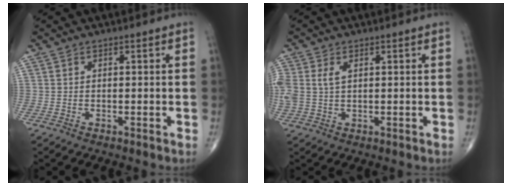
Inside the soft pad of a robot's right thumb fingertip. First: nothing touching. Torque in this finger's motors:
{"motor_torque": [0.11, 0.11, 0.54, 0.23, 0.19]}